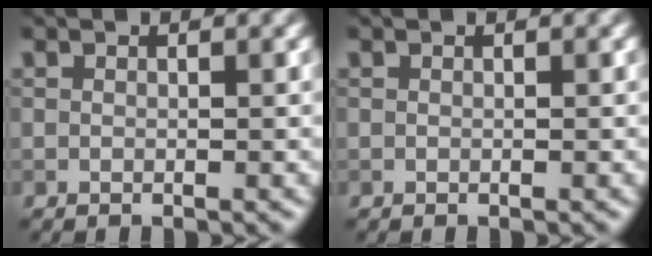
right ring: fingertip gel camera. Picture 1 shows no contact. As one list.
[{"total": 0.0}]